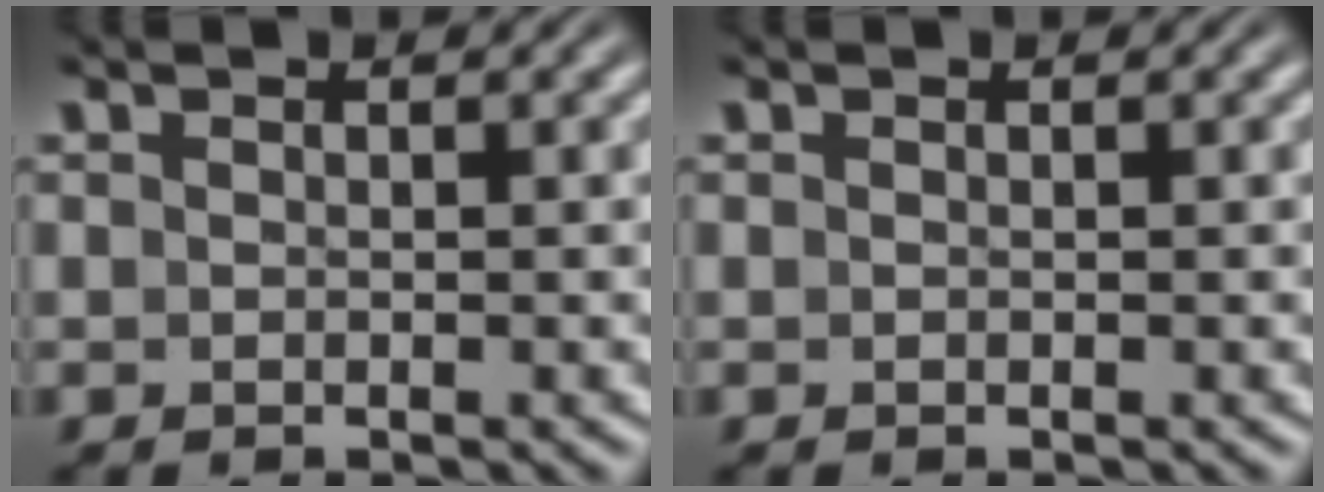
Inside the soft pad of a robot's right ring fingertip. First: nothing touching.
{"total": 0.0}